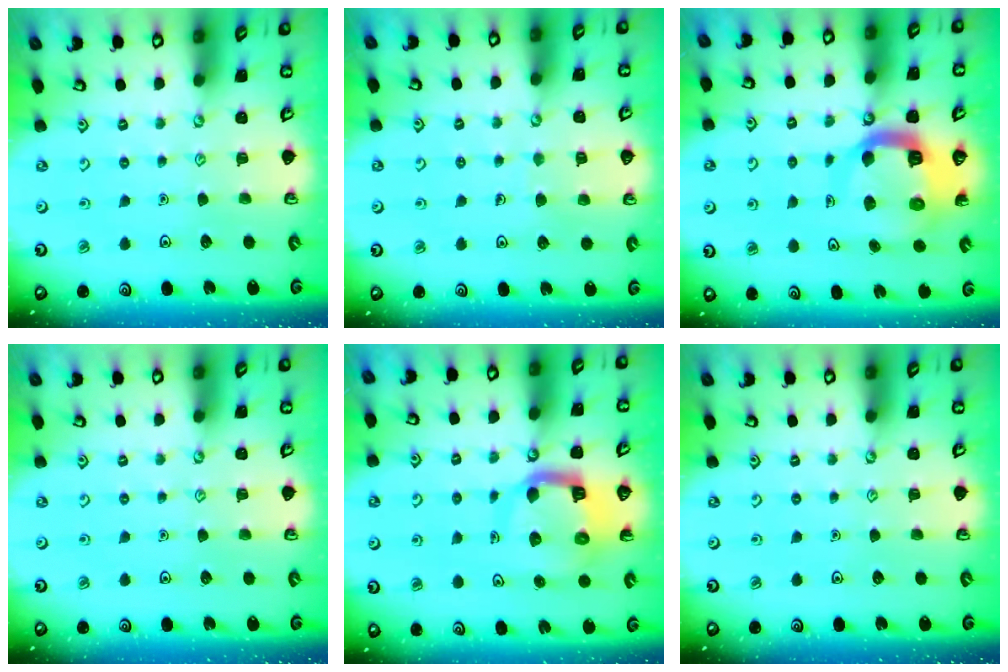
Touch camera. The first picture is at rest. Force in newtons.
{"total": 3.4, "press": 3.4, "slide": 0.2}
{"total": 10.8, "press": 10.8, "slide": 1.4}
{"total": 0.0}
{"total": 10.2, "press": 10.1, "slide": 1.4}
{"total": 0.0}